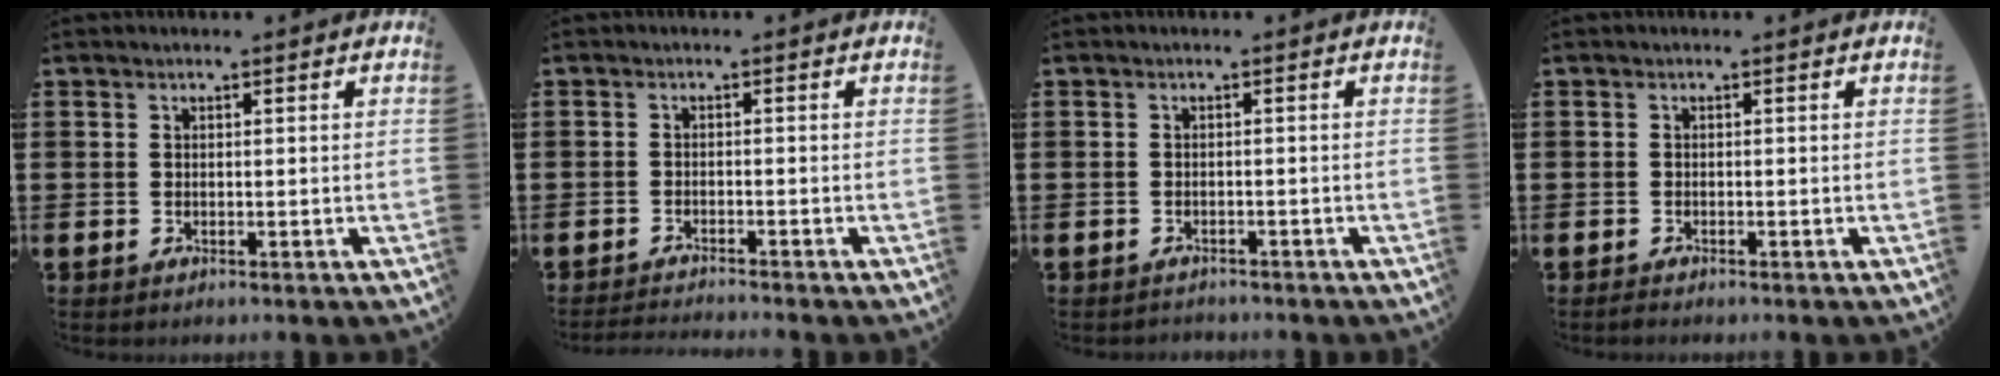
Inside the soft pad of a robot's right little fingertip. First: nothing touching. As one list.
[{"total": 1.3, "force": [-1.3, -0.2, 0.1], "torque": [-0.002, 0.001, -0.026]}, {"total": 0.8, "force": [-0.8, 0.1, -0.1], "torque": [0.001, -0.003, -0.017]}, {"total": 0.5, "force": [-0.5, 0.0, 0.1], "torque": [-0.002, -0.003, -0.010]}]